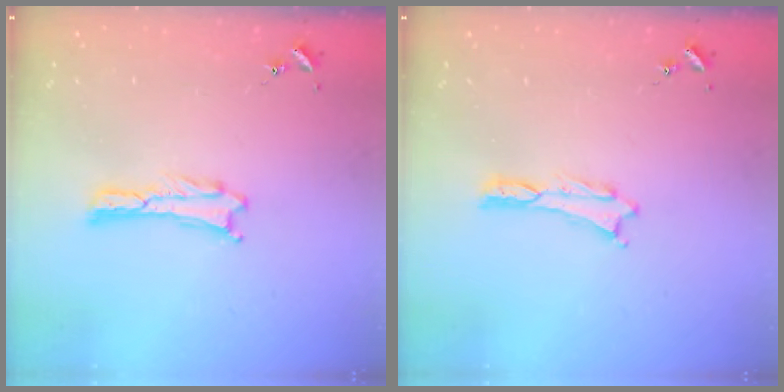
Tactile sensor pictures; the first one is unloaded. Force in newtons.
{"total": 0.0}